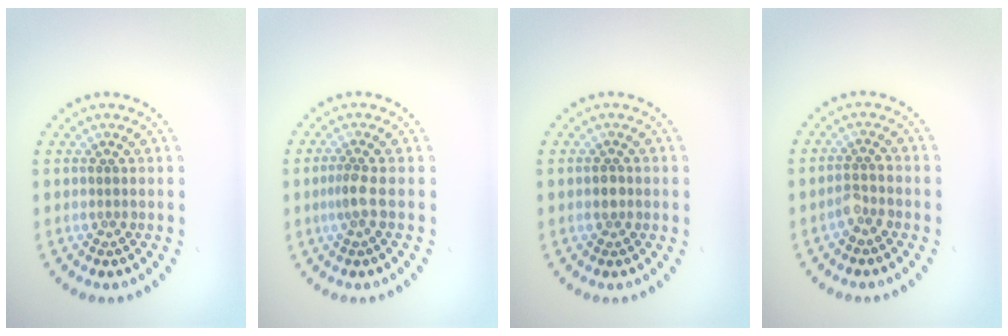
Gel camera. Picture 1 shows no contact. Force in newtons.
{"total": 1.5, "press": 1.1, "slide": 1.0}
{"total": 1.1, "press": 1.0, "slide": 0.4}
{"total": 1.6, "press": 1.4, "slide": 0.9}